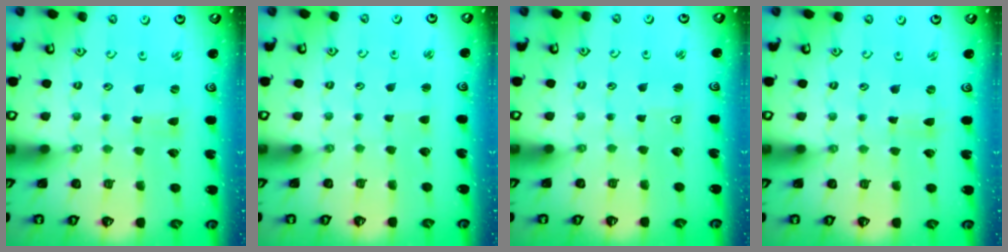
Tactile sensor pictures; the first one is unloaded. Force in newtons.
{"total": 1.3, "press": 1.3, "slide": 0.2}
{"total": 2.2, "press": 2.1, "slide": 0.6}
{"total": 0.0}